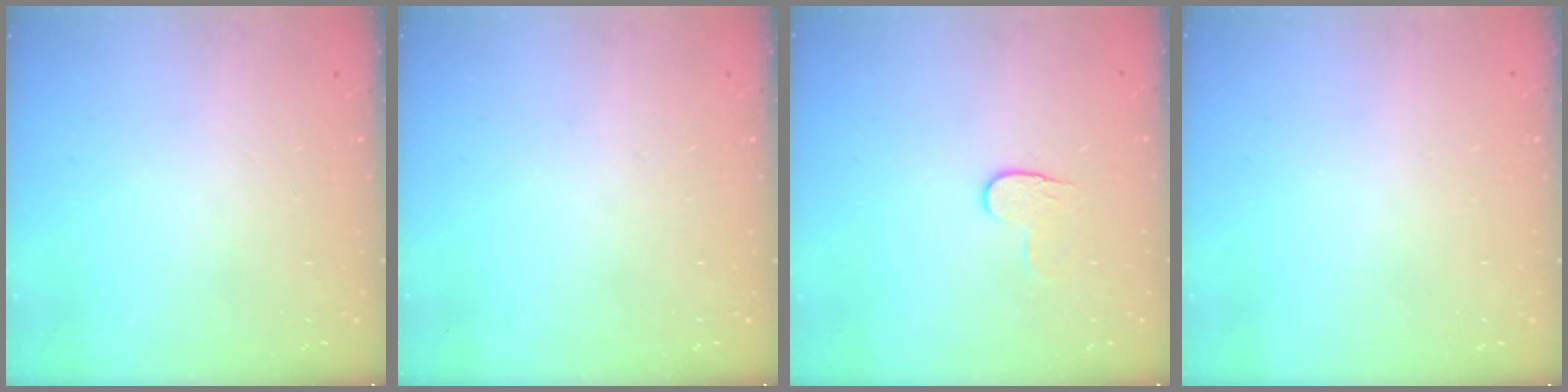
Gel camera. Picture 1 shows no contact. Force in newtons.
{"total": 0.0}
{"total": 5.3, "press": 5.3, "slide": 0.5}
{"total": 0.6, "press": 0.6, "slide": 0.2}